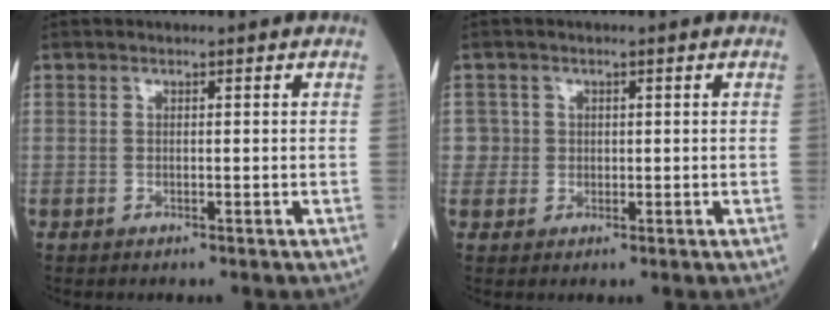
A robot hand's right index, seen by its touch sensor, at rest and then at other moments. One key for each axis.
{"total": 2.3, "fx": 0.3, "fy": 2.2, "fz": -0.2, "tx": 0.022, "ty": 0.006, "tz": 0.000}